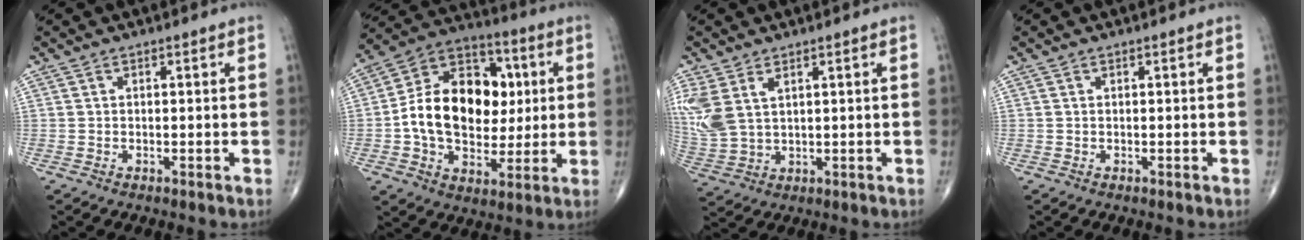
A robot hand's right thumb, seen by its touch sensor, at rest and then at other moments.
{"total": 20.5, "force": [0.9, 14.4, 14.6], "torque": [-0.206, 0.026, 0.015]}
{"total": 10.0, "force": [3.9, 6.0, 7.0], "torque": [-0.180, -0.005, 0.094]}
{"total": 0.0}